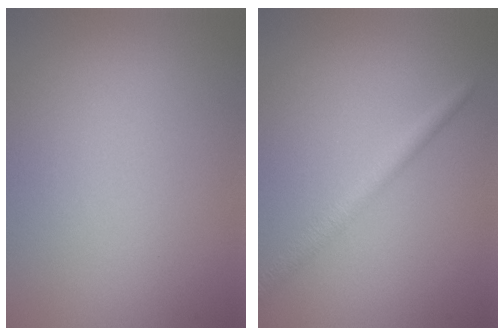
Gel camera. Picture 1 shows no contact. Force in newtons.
{"total": 2.2, "press": 2.2, "slide": 0.0}